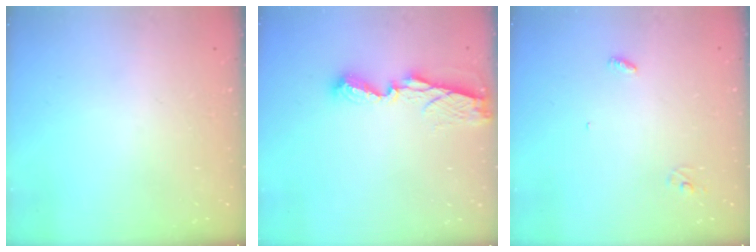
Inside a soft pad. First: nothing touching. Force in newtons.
{"total": 6.8, "press": 6.8, "slide": 0.1}
{"total": 2.7, "press": 2.7, "slide": 0.2}